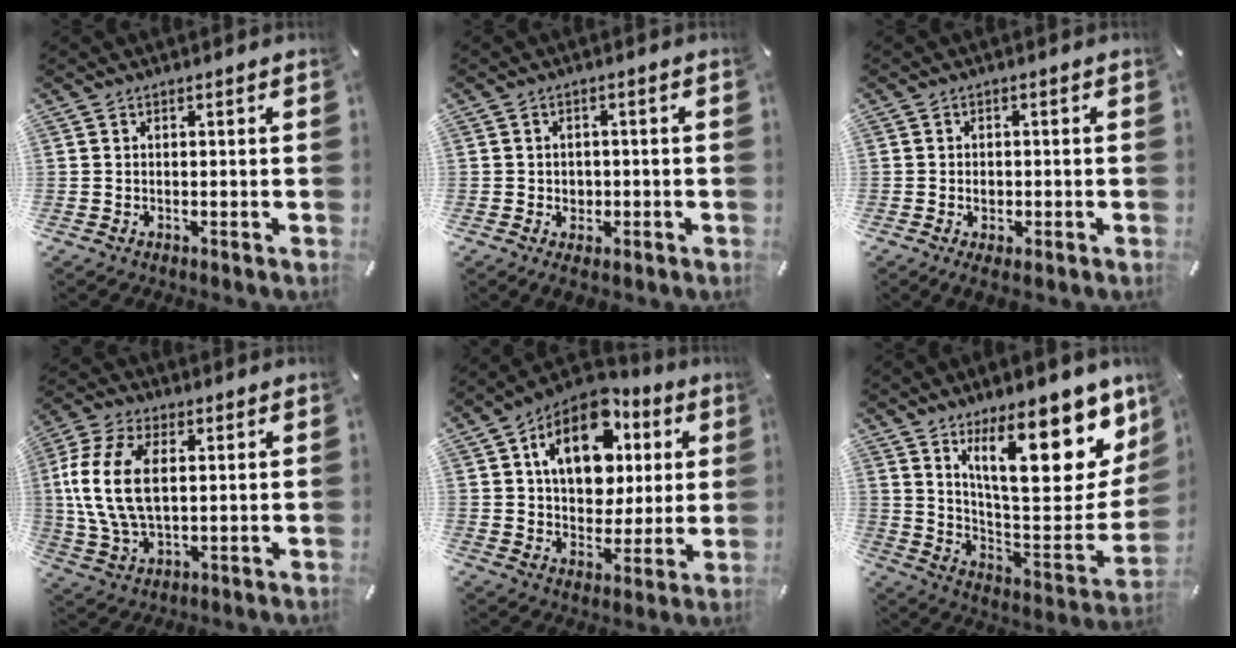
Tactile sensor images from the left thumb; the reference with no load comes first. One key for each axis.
{"total": 2.7, "fx": -0.8, "fy": 2.4, "fz": 0.8, "tx": -0.009, "ty": 0.002, "tz": -0.019}
{"total": 2.2, "fx": -0.6, "fy": 1.5, "fz": 1.5, "tx": -0.030, "ty": 0.004, "tz": -0.012}
{"total": 13.7, "fx": 2.1, "fy": 8.1, "fz": 10.8, "tx": -0.247, "ty": 0.003, "tz": 0.036}
{"total": 16.7, "fx": 6.5, "fy": 11.7, "fz": 10.1, "tx": -0.166, "ty": -0.008, "tz": 0.119}
{"total": 25.1, "fx": 13.8, "fy": 9.5, "fz": 18.7, "tx": -0.260, "ty": -0.095, "tz": 0.231}